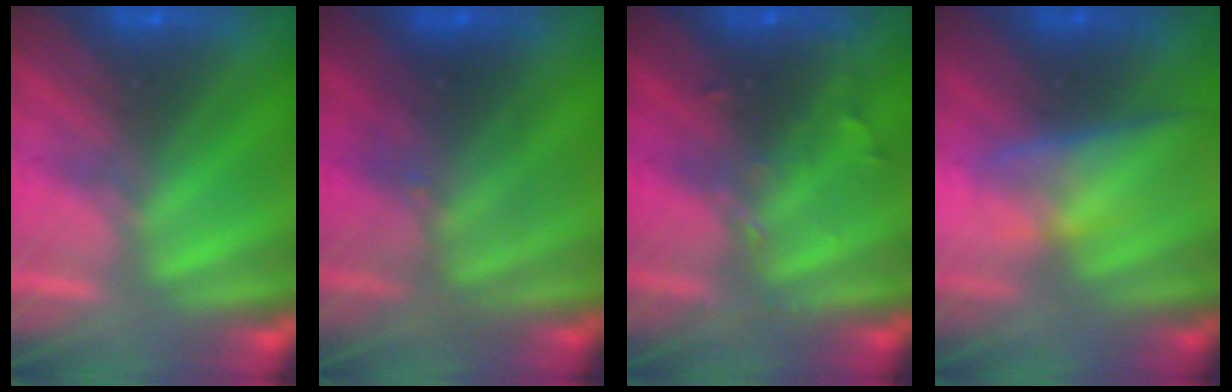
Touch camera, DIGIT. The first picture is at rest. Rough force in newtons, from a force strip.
{"total": 2.3}
{"total": 3.0}
{"total": 3.0}